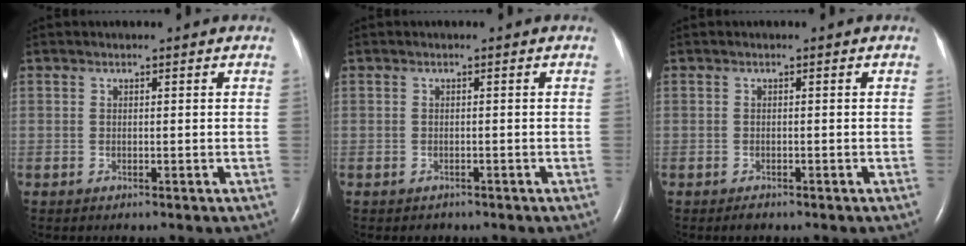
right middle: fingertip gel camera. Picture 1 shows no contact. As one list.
[{"total": 1.0, "force": [-0.7, 0.7, -0.1], "torque": [-0.005, 0.002, -0.008]}, {"total": 0.9, "force": [-0.7, 0.3, 0.3], "torque": [-0.009, -0.001, -0.009]}]